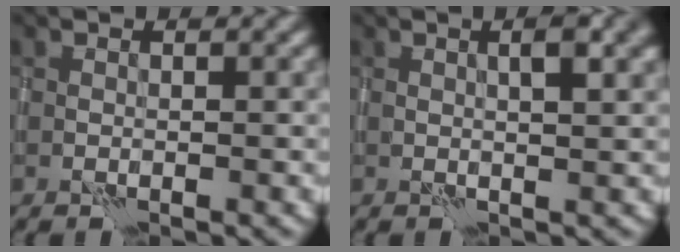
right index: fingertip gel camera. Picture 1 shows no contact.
{"total": 3.5, "force": [1.1, 1.0, 3.1], "torque": [-0.036, 0.012, 0.009]}